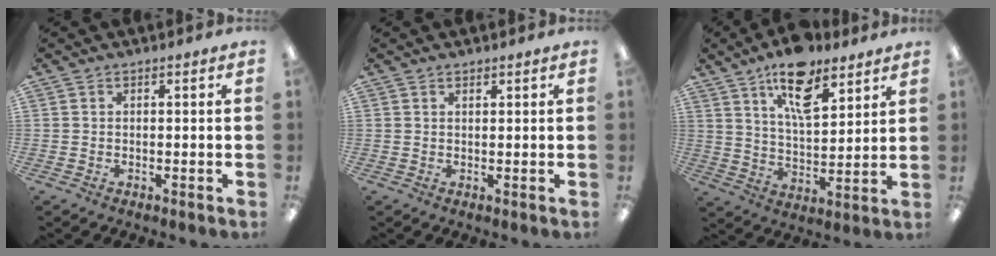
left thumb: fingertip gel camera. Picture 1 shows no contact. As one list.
[{"total": 0.8, "force": [0.7, 0.3, 0.2], "torque": [-0.004, -0.001, 0.014]}, {"total": 14.5, "force": [9.7, 6.1, 8.9], "torque": [-0.145, -0.037, 0.166]}]